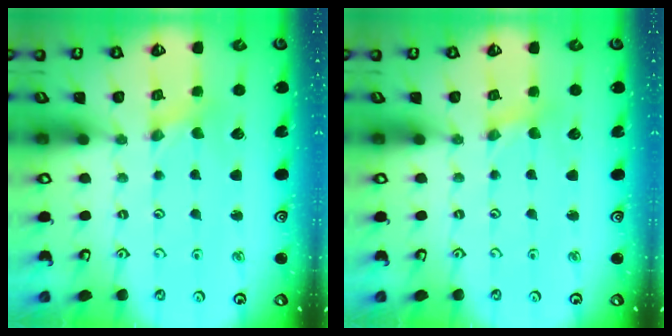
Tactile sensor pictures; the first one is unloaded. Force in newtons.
{"total": 1.7, "press": 1.7, "slide": 0.2}